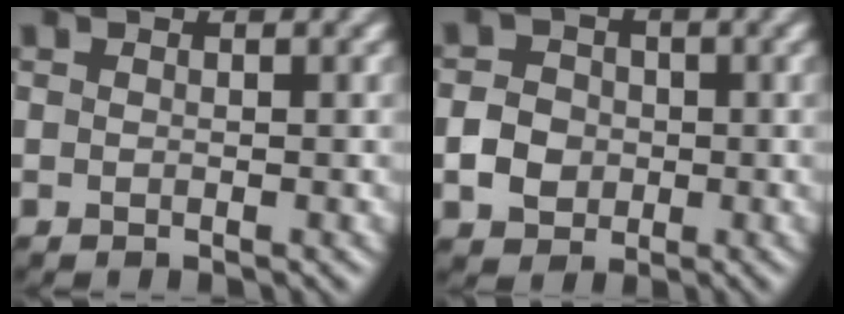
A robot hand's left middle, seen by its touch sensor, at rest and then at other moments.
{"total": 3.1, "force": [-0.6, 2.7, 1.4], "torque": [-0.024, 0.002, -0.015]}